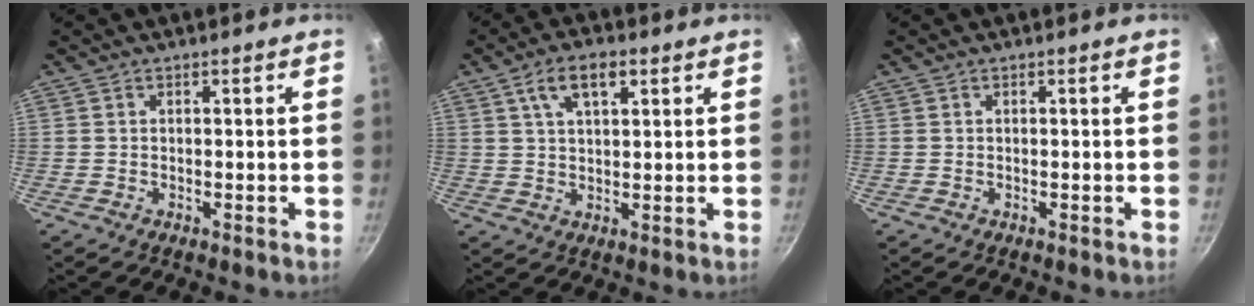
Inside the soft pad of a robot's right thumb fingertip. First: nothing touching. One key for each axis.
{"total": 7.2, "fx": 3.3, "fy": 3.4, "fz": 5.5, "tx": -0.083, "ty": 0.001, "tz": 0.056}
{"total": 0.0}